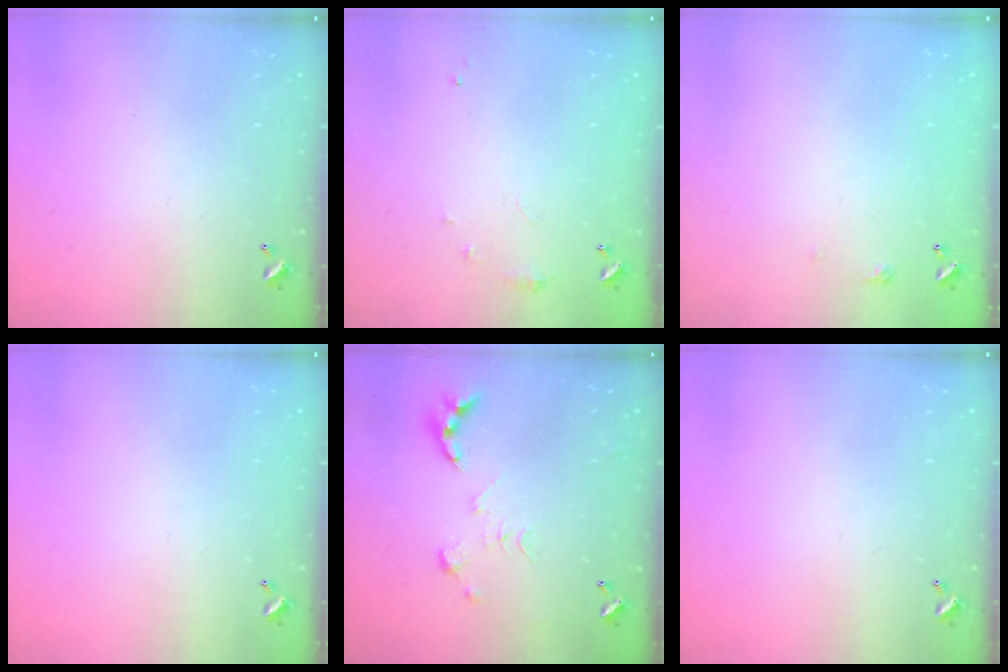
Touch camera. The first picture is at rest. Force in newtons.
{"total": 6.0, "press": 5.9, "slide": 0.8}
{"total": 2.7, "press": 2.6, "slide": 0.4}
{"total": 0.0}
{"total": 0.0}
{"total": 0.0}